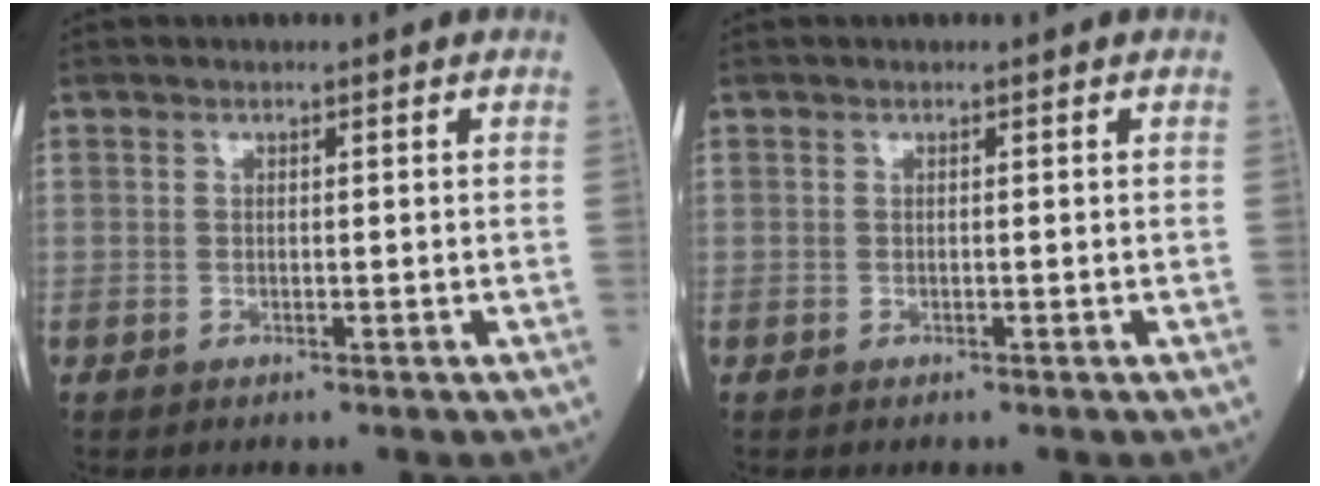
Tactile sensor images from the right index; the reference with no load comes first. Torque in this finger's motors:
{"motor_torque": [0.01, 0.00, 0.00, -0.01]}